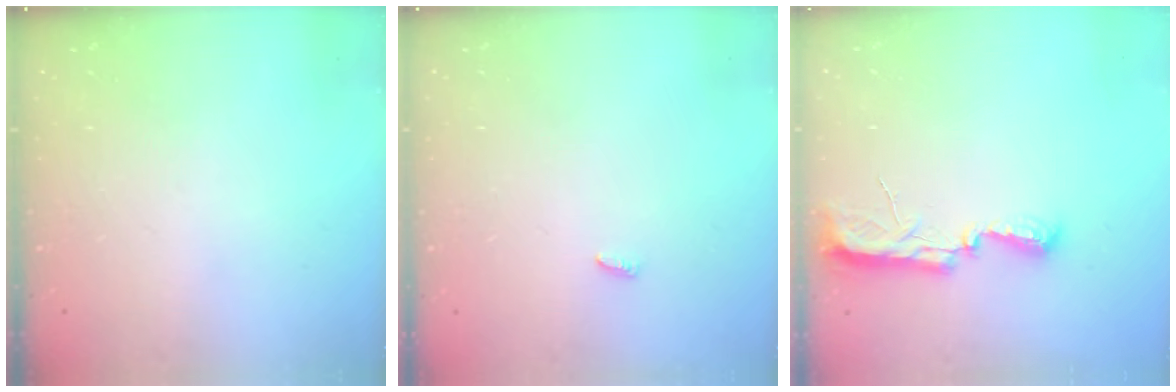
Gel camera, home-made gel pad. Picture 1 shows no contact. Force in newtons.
{"total": 2.4, "press": 2.4, "slide": 0.2}
{"total": 9.8, "press": 8.8, "slide": 4.4}